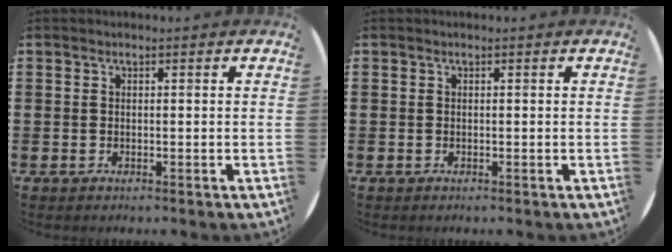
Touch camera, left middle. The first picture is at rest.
{"total": 0.0}